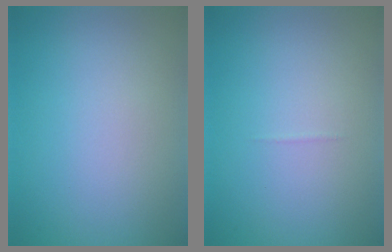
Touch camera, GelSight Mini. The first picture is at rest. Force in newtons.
{"total": 0.0}